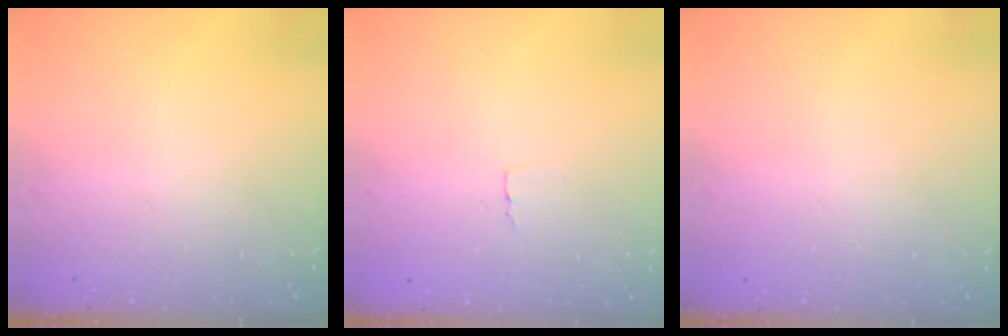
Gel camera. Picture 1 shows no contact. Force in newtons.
{"total": 2.6, "press": 2.6, "slide": 0.1}
{"total": 0.8, "press": 0.4, "slide": 0.7}